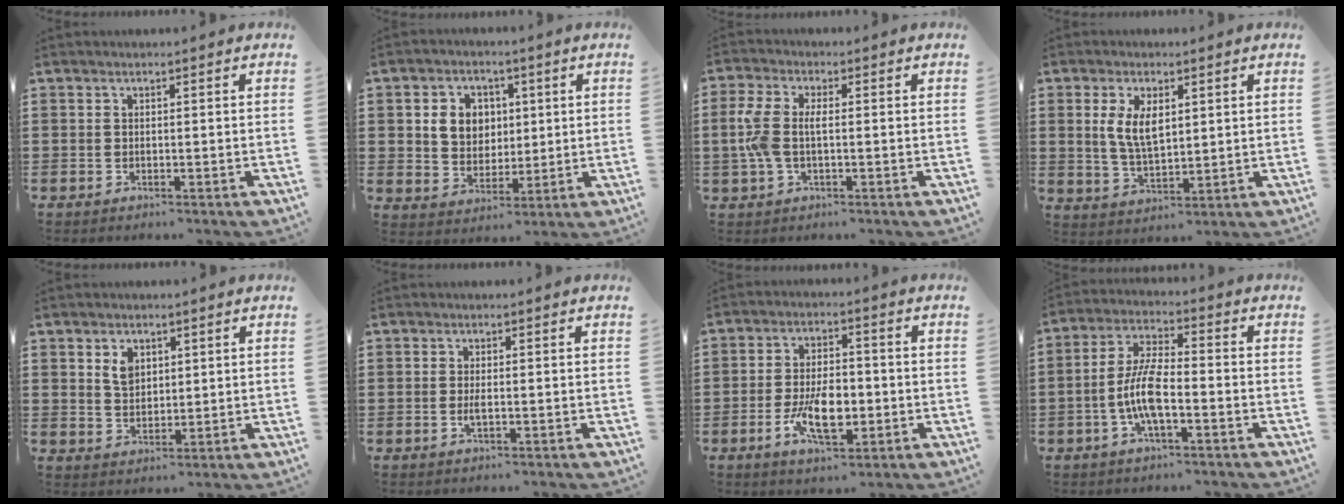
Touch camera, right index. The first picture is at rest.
{"total": 6.1, "force": [1.5, 5.4, 2.4], "torque": [-0.056, 0.012, 0.021]}
{"total": 5.4, "force": [-0.1, 2.6, 4.7], "torque": [-0.124, -0.006, -0.013]}
{"total": 6.1, "force": [1.5, 3.0, 5.1], "torque": [-0.098, 0.005, 0.024]}
{"total": 3.6, "force": [1.7, 2.4, 2.0], "torque": [-0.049, 0.008, 0.030]}
{"total": 1.6, "force": [-0.3, 0.4, 1.5], "torque": [-0.035, -0.004, -0.007]}
{"total": 8.2, "force": [-2.2, 4.1, 6.8], "torque": [-0.133, -0.001, -0.042]}
{"total": 7.8, "force": [-2.2, 2.4, 7.1], "torque": [-0.168, -0.012, -0.049]}